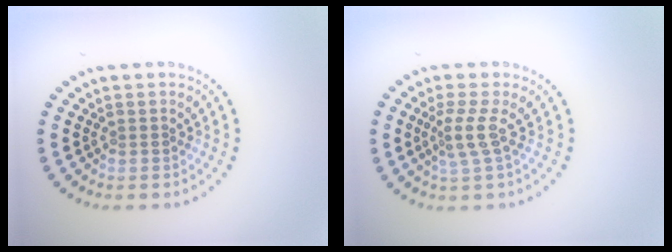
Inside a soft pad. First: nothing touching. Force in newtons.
{"total": 2.3, "press": 1.4, "slide": 1.8}